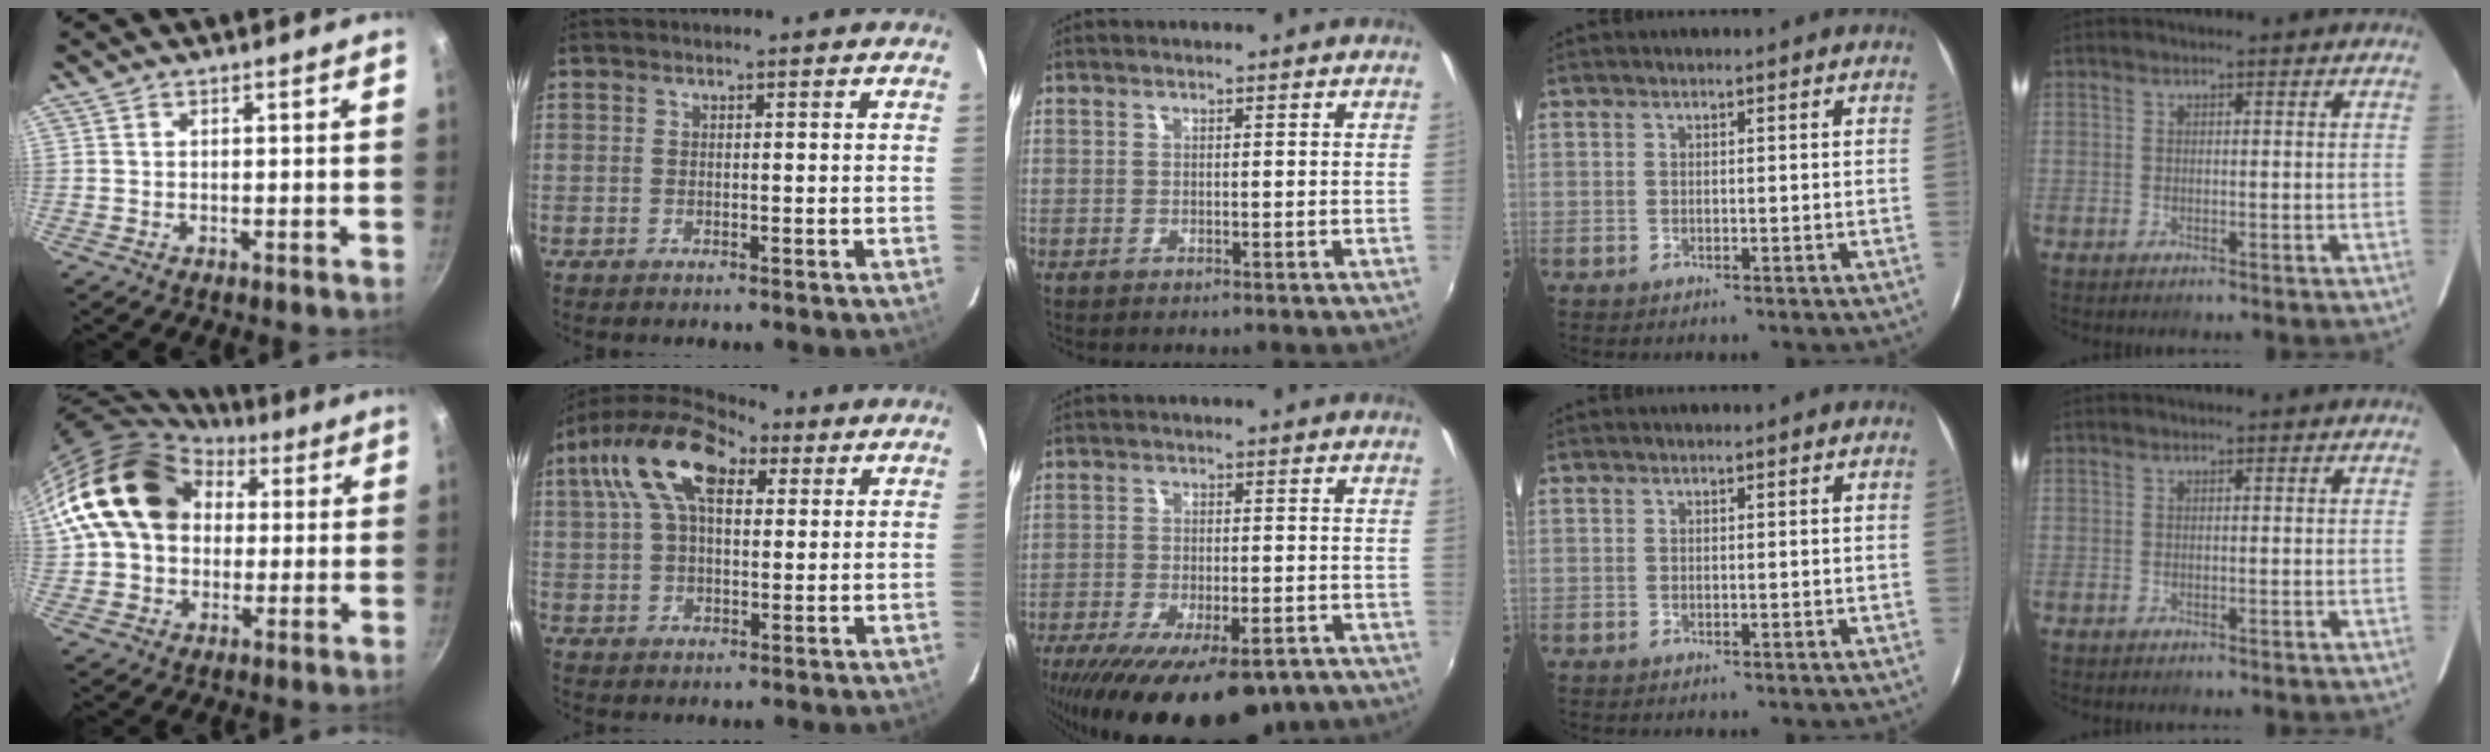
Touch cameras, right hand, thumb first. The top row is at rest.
{"thumb": {"total": 18.3, "force": [5.1, 13.9, 10.8], "torque": [-0.162, 0.024, 0.080]}, "index": {"total": 15.1, "force": [6.2, 7.7, 11.3], "torque": [-0.218, 0.038, 0.100]}, "middle": {"total": 21.0, "force": [-14.3, 7.9, 13.2], "torque": [-0.252, -0.052, -0.201]}}